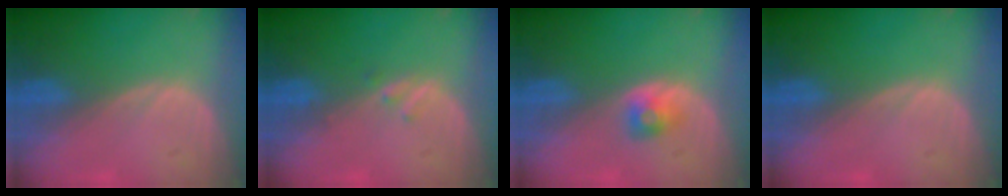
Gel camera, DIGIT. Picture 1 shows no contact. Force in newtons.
{"total": 1.1, "press": 1.1, "slide": 0.1}
{"total": 2.4, "press": 2.2, "slide": 0.7}
{"total": 0.0}